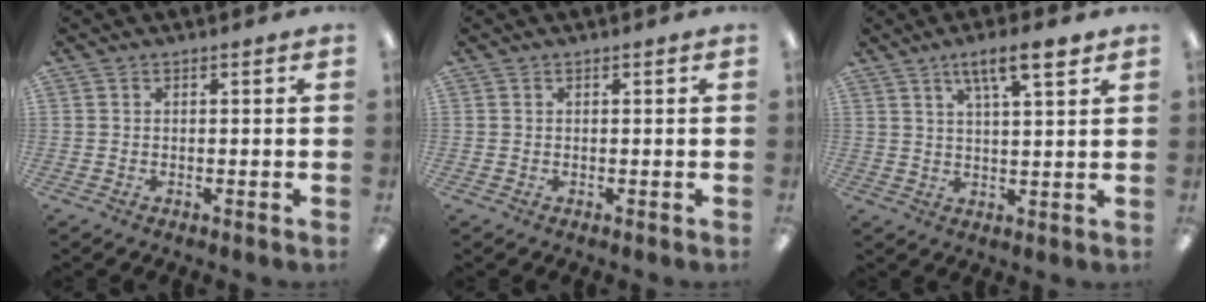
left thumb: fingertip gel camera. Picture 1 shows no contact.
{"total": 0.0}
{"total": 7.9, "force": [5.3, 1.5, 5.7], "torque": [-0.091, -0.021, 0.084]}